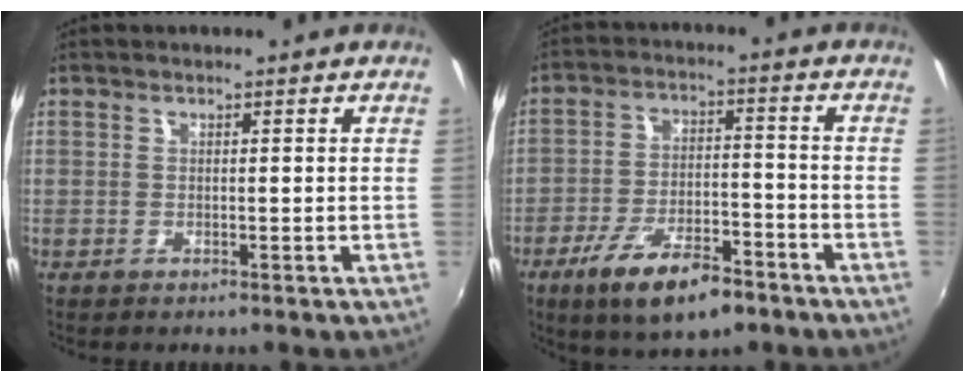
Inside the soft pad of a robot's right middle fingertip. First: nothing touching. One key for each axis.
{"total": 13.1, "fx": -8.5, "fy": 4.5, "fz": 8.9, "tx": -0.178, "ty": -0.015, "tz": -0.139}